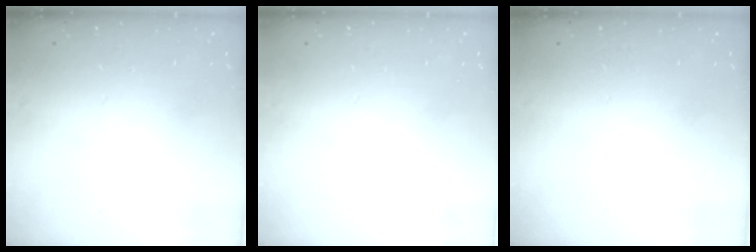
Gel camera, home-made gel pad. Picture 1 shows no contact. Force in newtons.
{"total": 0.0}
{"total": 0.0}